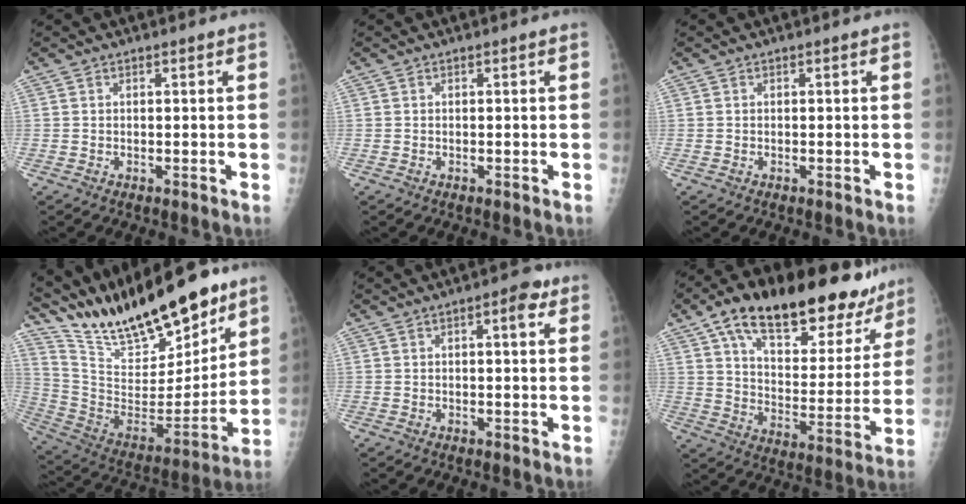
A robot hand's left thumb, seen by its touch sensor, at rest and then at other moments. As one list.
[{"total": 0.0}, {"total": 0.0}, {"total": 26.3, "force": [21.1, 7.4, 13.8], "torque": [-0.200, -0.090, 0.367]}, {"total": 3.8, "force": [1.6, 1.3, 3.2], "torque": [-0.040, 0.002, 0.016]}, {"total": 28.3, "force": [19.4, 12.6, 16.4], "torque": [-0.216, -0.046, 0.294]}]